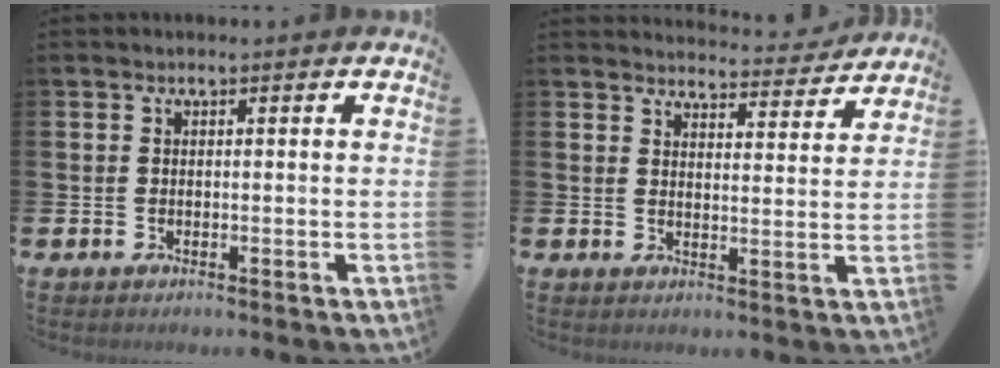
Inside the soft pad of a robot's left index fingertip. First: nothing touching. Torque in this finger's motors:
{"motor_torque": [0.79, -1.35, 0.09, 0.03]}